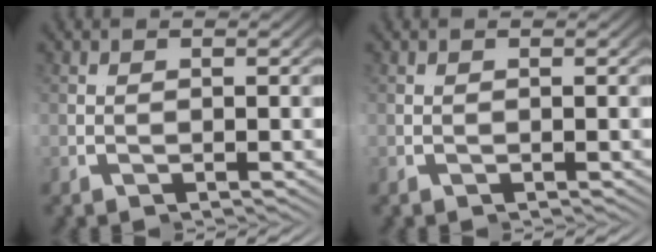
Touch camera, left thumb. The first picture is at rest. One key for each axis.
{"total": 0.0}